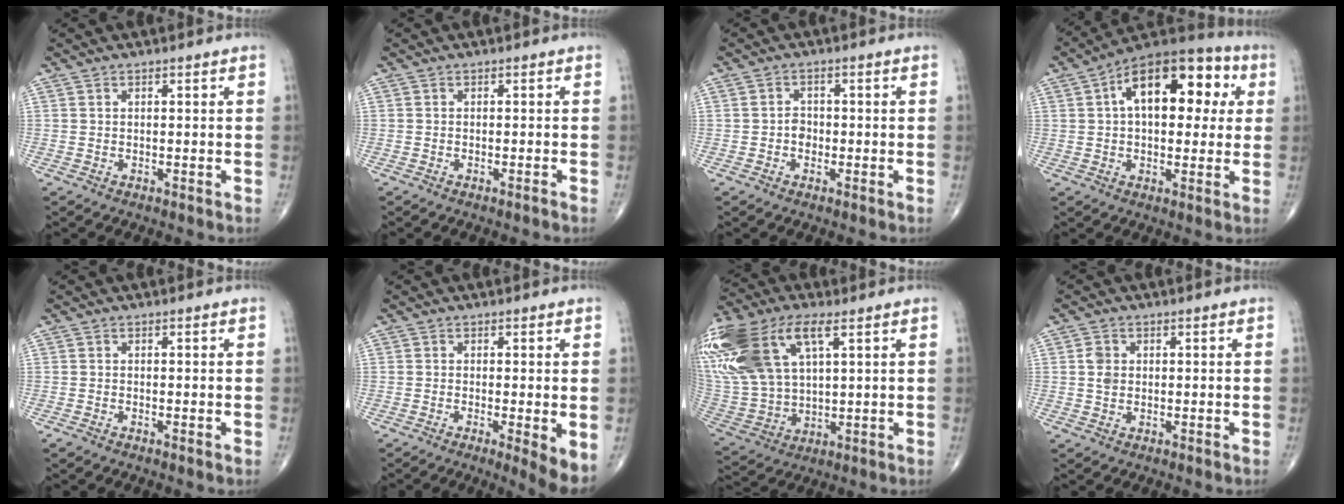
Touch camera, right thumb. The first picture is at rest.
{"total": 0.6, "force": [-0.5, -0.2, 0.3], "torque": [-0.011, 0.000, -0.009]}
{"total": 2.3, "force": [-0.6, 1.9, 1.2], "torque": [-0.007, 0.007, -0.014]}
{"total": 19.1, "force": [4.7, 10.4, 15.4], "torque": [-0.191, 0.029, 0.058]}
{"total": 0.8, "force": [-0.5, 0.2, 0.7], "torque": [-0.014, -0.004, -0.011]}
{"total": 5.0, "force": [-1.1, 0.7, 4.8], "torque": [-0.079, -0.018, -0.022]}
{"total": 24.8, "force": [10.4, 12.8, 18.6], "torque": [-0.441, 0.011, 0.203]}
{"total": 2.6, "force": [0.3, 2.1, 1.5], "torque": [-0.022, 0.000, 0.005]}